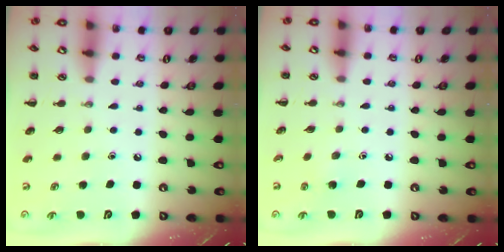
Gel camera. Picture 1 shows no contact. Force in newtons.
{"total": 2.7, "press": 2.6, "slide": 1.0}